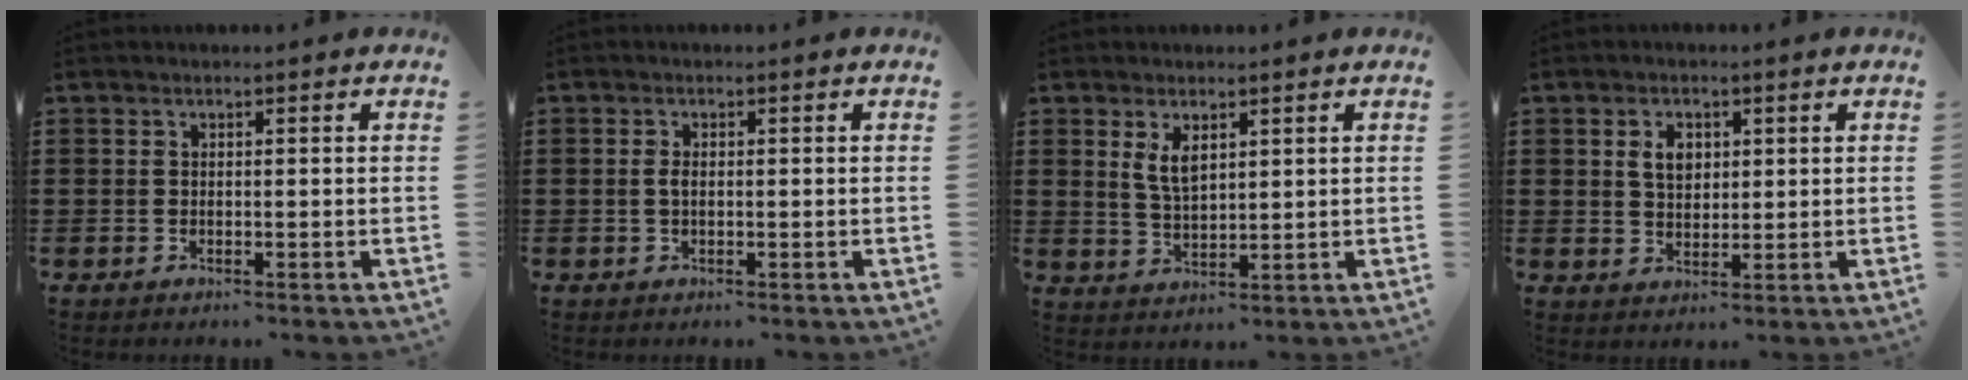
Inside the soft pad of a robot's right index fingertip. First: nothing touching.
{"total": 1.4, "force": [0.0, 0.7, 1.3], "torque": [-0.026, 0.004, -0.002]}
{"total": 3.7, "force": [1.8, 1.6, 2.8], "torque": [-0.060, 0.004, 0.032]}
{"total": 3.7, "force": [1.1, 2.5, 2.5], "torque": [-0.057, 0.012, 0.019]}